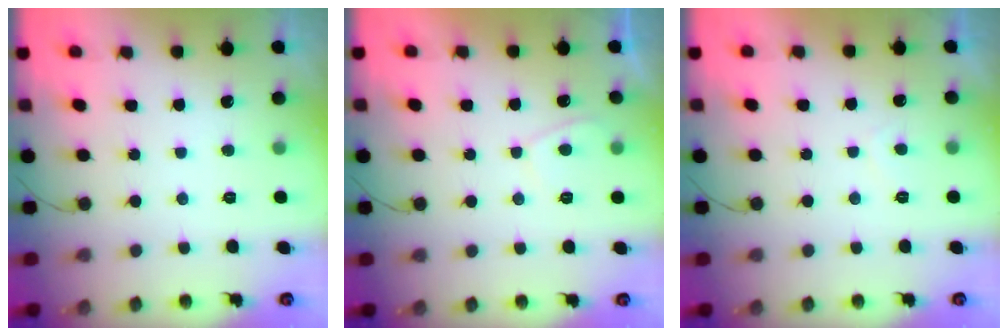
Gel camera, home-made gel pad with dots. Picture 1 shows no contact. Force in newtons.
{"total": 2.3, "press": 2.2, "slide": 0.7}
{"total": 0.7, "press": 0.5, "slide": 0.5}